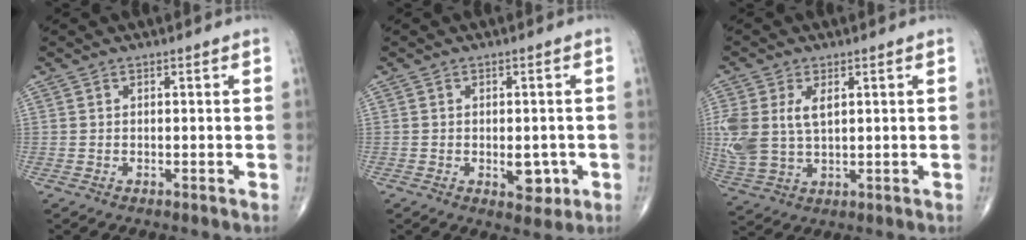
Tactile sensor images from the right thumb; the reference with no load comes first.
{"total": 4.7, "force": [-1.1, 2.7, 3.7], "torque": [-0.029, -0.002, -0.009]}
{"total": 11.0, "force": [2.2, 6.6, 8.6], "torque": [-0.202, 0.003, 0.054]}